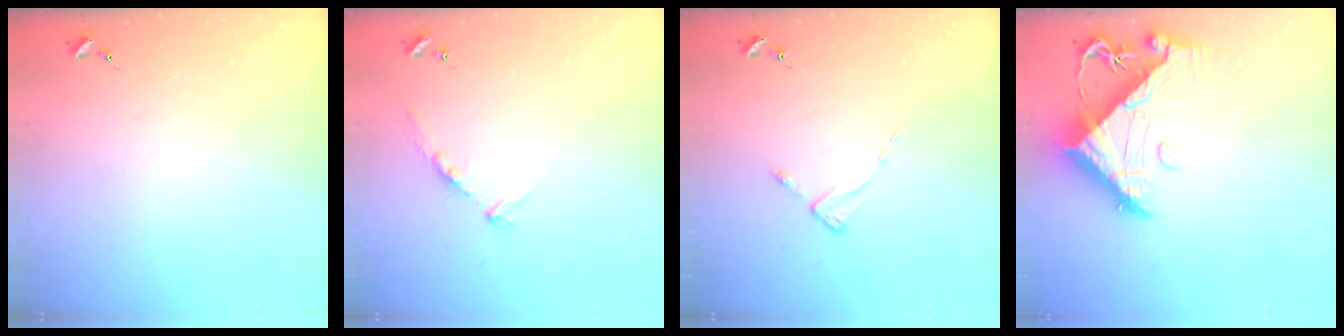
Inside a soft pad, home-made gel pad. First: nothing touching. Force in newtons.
{"total": 8.3, "press": 8.2, "slide": 0.9}
{"total": 2.2, "press": 2.2, "slide": 0.4}
{"total": 12.6, "press": 12.5, "slide": 1.3}